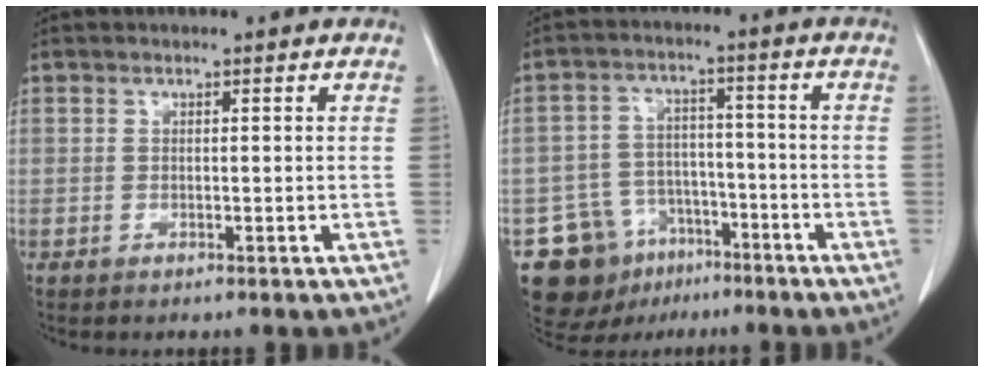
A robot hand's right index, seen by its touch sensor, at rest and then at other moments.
{"total": 12.4, "force": [-7.0, 9.5, 3.7], "torque": [-0.068, 0.039, -0.102]}